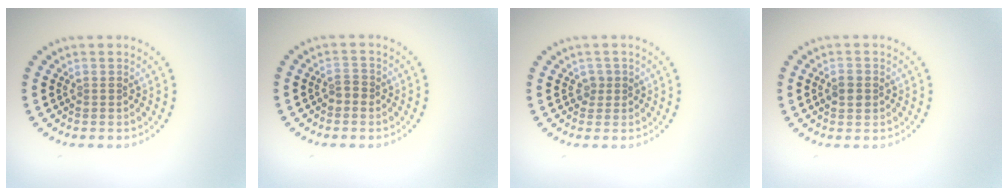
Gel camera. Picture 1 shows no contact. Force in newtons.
{"total": 1.2, "press": 1.1, "slide": 0.5}
{"total": 1.1, "press": 0.8, "slide": 0.7}
{"total": 2.1, "press": 2.1, "slide": 0.1}